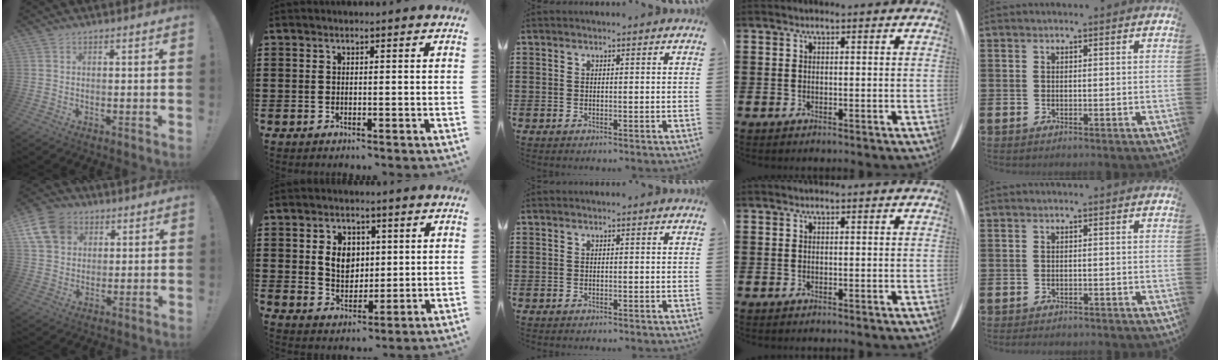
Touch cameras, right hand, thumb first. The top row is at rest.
{"thumb": {"total": 12.4, "force": [4.9, 9.8, 5.8], "torque": [-0.104, -0.024, 0.097]}, "index": {"total": 5.7, "force": [1.2, 4.3, 3.4], "torque": [-0.066, 0.007, 0.015]}, "little": {"total": 0.7, "force": [-0.7, -0.1, -0.2], "torque": [0.002, -0.004, -0.013]}}